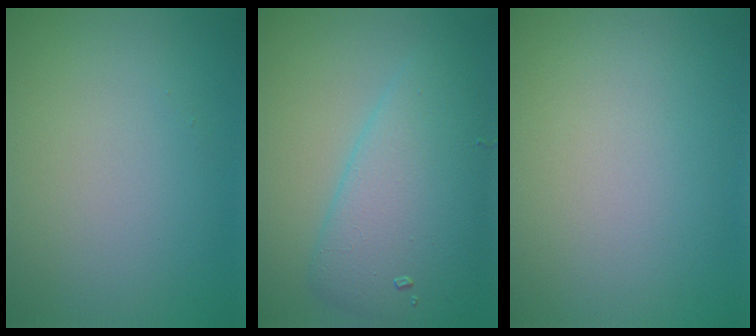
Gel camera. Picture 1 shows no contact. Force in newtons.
{"total": 6.5, "press": 6.5, "slide": 0.2}
{"total": 0.0}